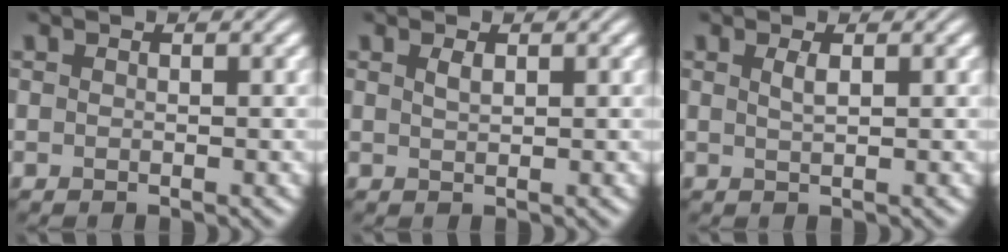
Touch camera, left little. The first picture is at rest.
{"total": 0.9, "force": [0.5, 0.3, 0.7], "torque": [-0.016, 0.001, 0.010]}
{"total": 1.1, "force": [0.5, 0.3, 1.0], "torque": [-0.018, 0.003, 0.007]}